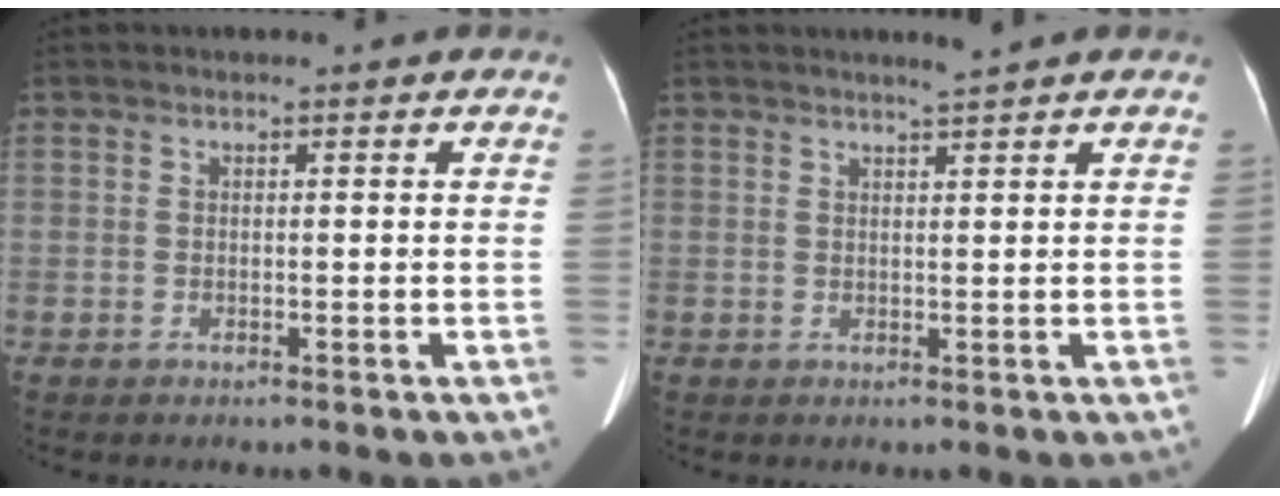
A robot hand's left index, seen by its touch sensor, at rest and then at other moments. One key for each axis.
{"total": 1.5, "fx": 1.3, "fy": -0.6, "fz": 0.5, "tx": -0.014, "ty": -0.006, "tz": 0.026}